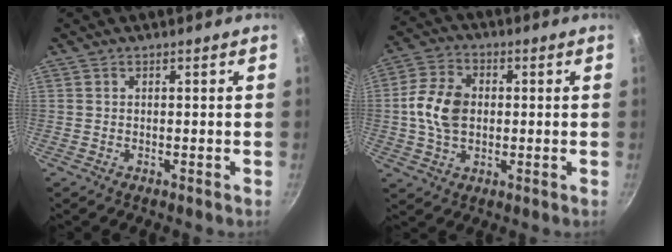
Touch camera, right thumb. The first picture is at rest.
{"total": 10.2, "force": [0.2, 7.3, 7.2], "torque": [-0.126, 0.015, -0.005]}